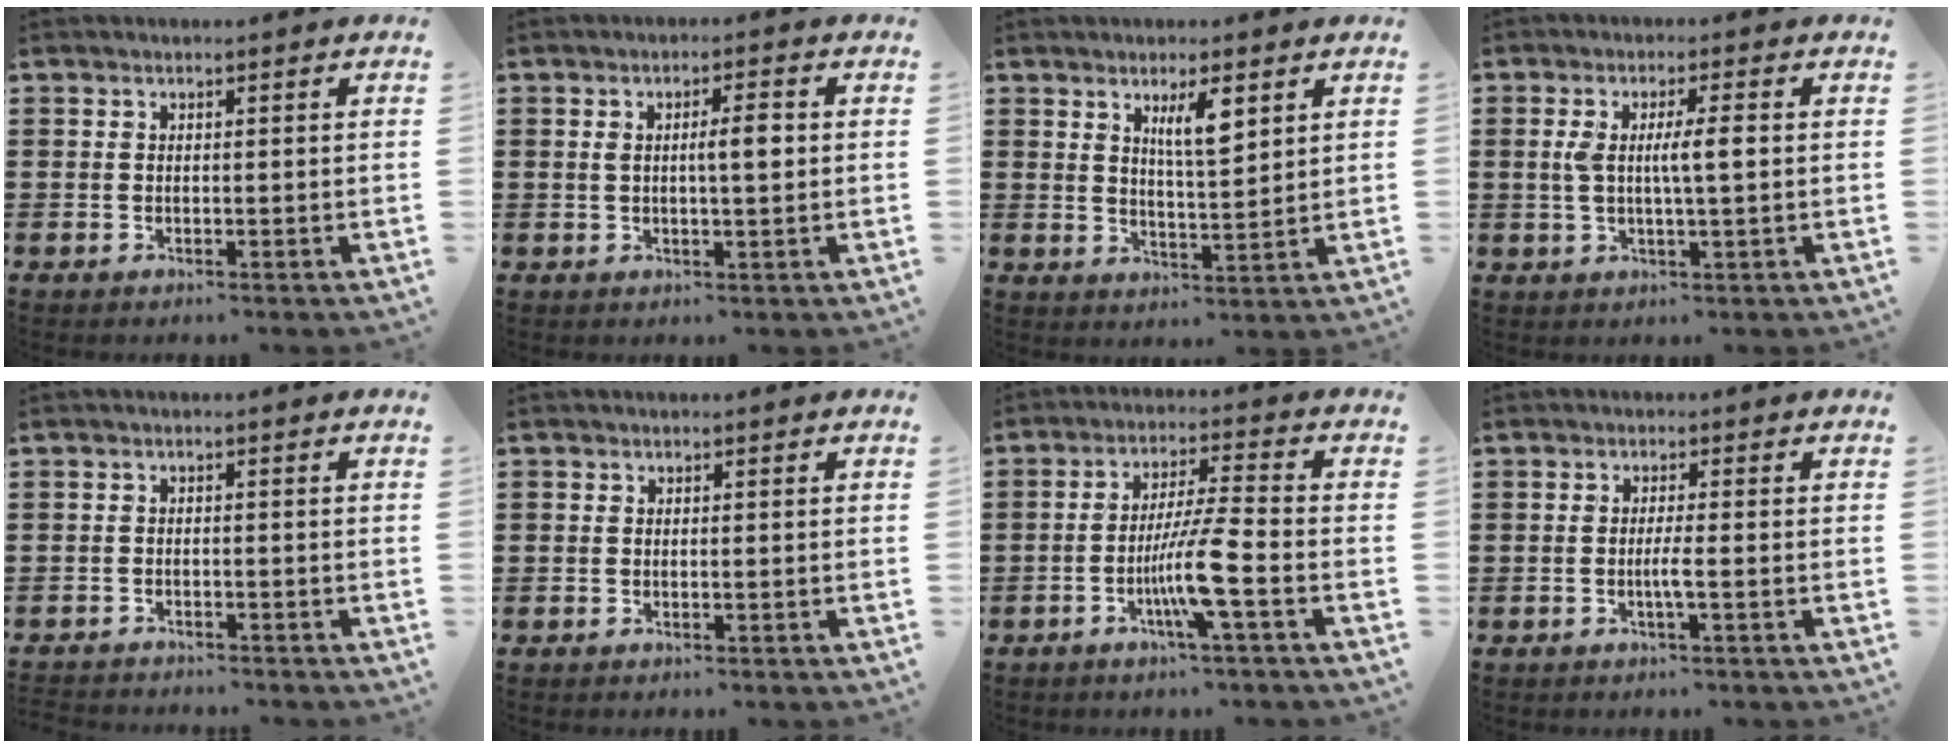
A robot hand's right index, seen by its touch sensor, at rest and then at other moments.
{"total": 4.0, "force": [0.5, 0.9, 3.9], "torque": [-0.065, 0.000, 0.003]}
{"total": 5.4, "force": [2.7, 1.4, 4.5], "torque": [-0.079, 0.000, 0.042]}
{"total": 5.0, "force": [0.4, 0.7, 4.9], "torque": [-0.091, -0.001, 0.003]}
{"total": 1.5, "force": [-1.5, 0.1, -0.2], "torque": [0.000, 0.004, -0.033]}
{"total": 0.0}
{"total": 8.0, "force": [-3.1, -0.2, 7.3], "torque": [-0.143, -0.010, -0.062]}
{"total": 2.0, "force": [-0.6, -0.3, 1.9], "torque": [-0.040, -0.007, -0.016]}